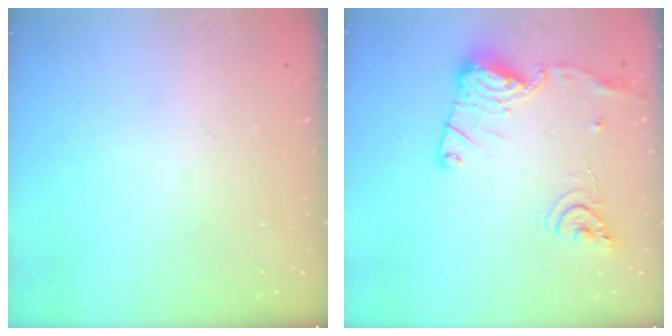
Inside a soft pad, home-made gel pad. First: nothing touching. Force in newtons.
{"total": 16.1, "press": 16.1, "slide": 1.6}